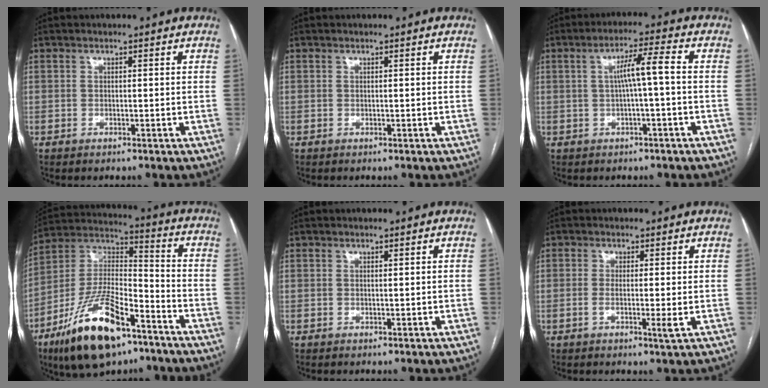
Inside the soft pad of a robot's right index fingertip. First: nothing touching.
{"total": 0.0}
{"total": 5.3, "force": [-0.1, -0.2, 5.3], "torque": [-0.089, 0.017, 0.001]}
{"total": 19.5, "force": [-11.8, 6.3, 14.2], "torque": [-0.293, -0.007, -0.210]}
{"total": 0.0}
{"total": 2.9, "force": [-0.5, 0.0, 2.8], "torque": [-0.049, -0.005, -0.008]}